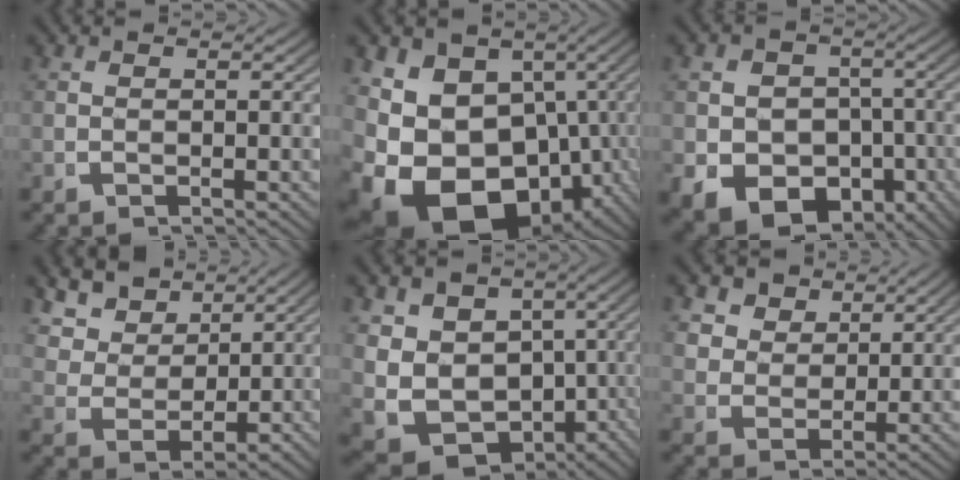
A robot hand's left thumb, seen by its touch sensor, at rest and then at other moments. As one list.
[{"total": 20.9, "force": [-5.5, 15.8, 12.6], "torque": [-0.268, -0.098, -0.052]}, {"total": 12.1, "force": [-4.9, 9.5, 5.7], "torque": [-0.130, -0.064, -0.056]}, {"total": 7.4, "force": [3.3, 5.2, 4.1], "torque": [-0.089, -0.019, 0.066]}, {"total": 14.4, "force": [-3.6, 11.3, 8.1], "torque": [-0.190, -0.084, -0.033]}, {"total": 5.4, "force": [2.9, 3.8, 2.4], "torque": [-0.052, -0.015, 0.058]}]